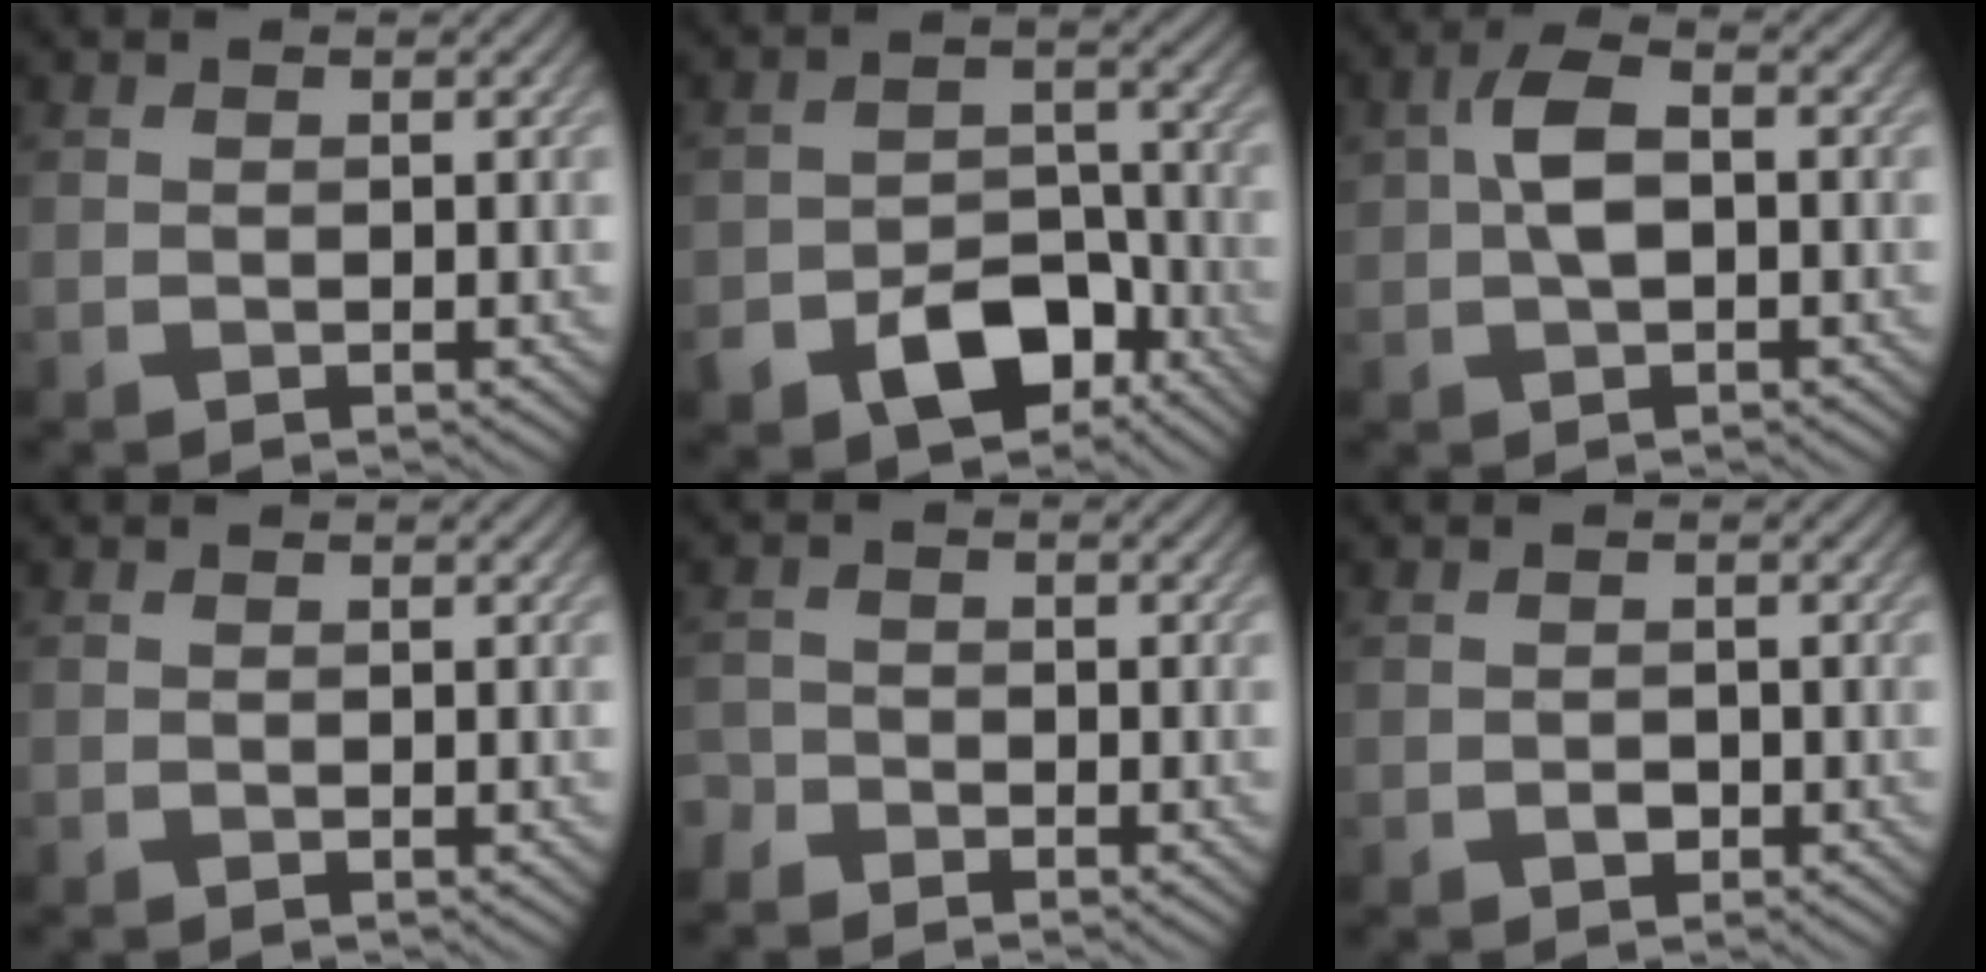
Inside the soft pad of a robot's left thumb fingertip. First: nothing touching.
{"total": 9.6, "force": [-5.7, 5.7, 5.2], "torque": [-0.089, -0.022, -0.099]}
{"total": 4.7, "force": [0.1, 2.5, 4.0], "torque": [-0.084, 0.010, -0.002]}
{"total": 0.0}
{"total": 2.1, "force": [-1.9, 1.0, 0.2], "torque": [-0.005, -0.003, -0.048]}
{"total": 1.1, "force": [-0.6, 0.8, 0.5], "torque": [-0.006, -0.006, -0.012]}